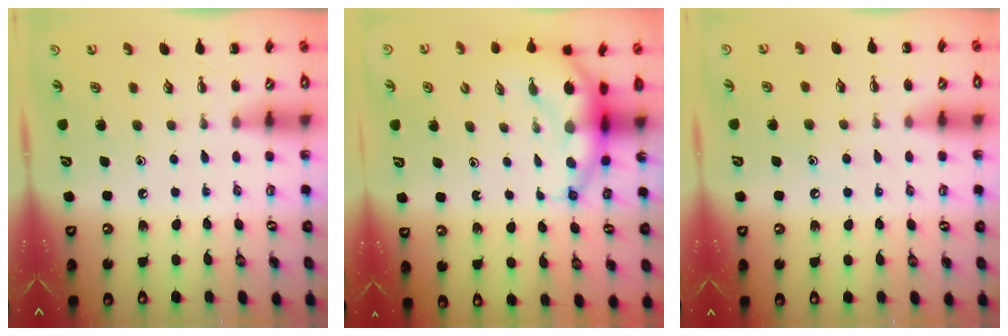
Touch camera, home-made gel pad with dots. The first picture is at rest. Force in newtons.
{"total": 6.8, "press": 6.6, "slide": 1.6}
{"total": 5.4, "press": 5.1, "slide": 1.5}